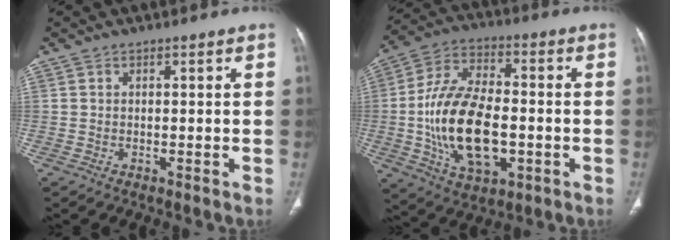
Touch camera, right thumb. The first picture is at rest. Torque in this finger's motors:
{"motor_torque": [-0.06, 1.28, 2.05, -0.72, 0.50]}